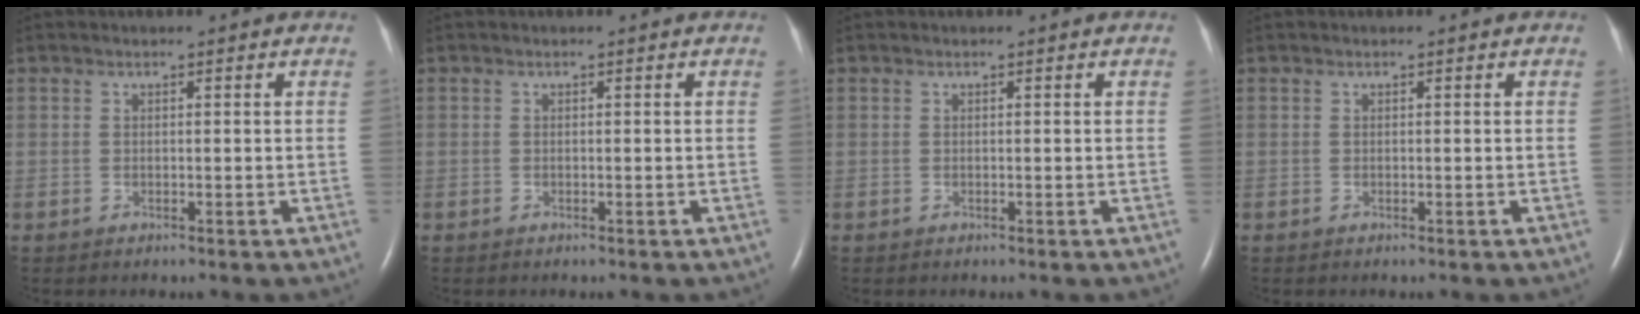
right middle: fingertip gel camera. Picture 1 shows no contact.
{"total": 0.0}
{"total": 0.0}
{"total": 0.0}